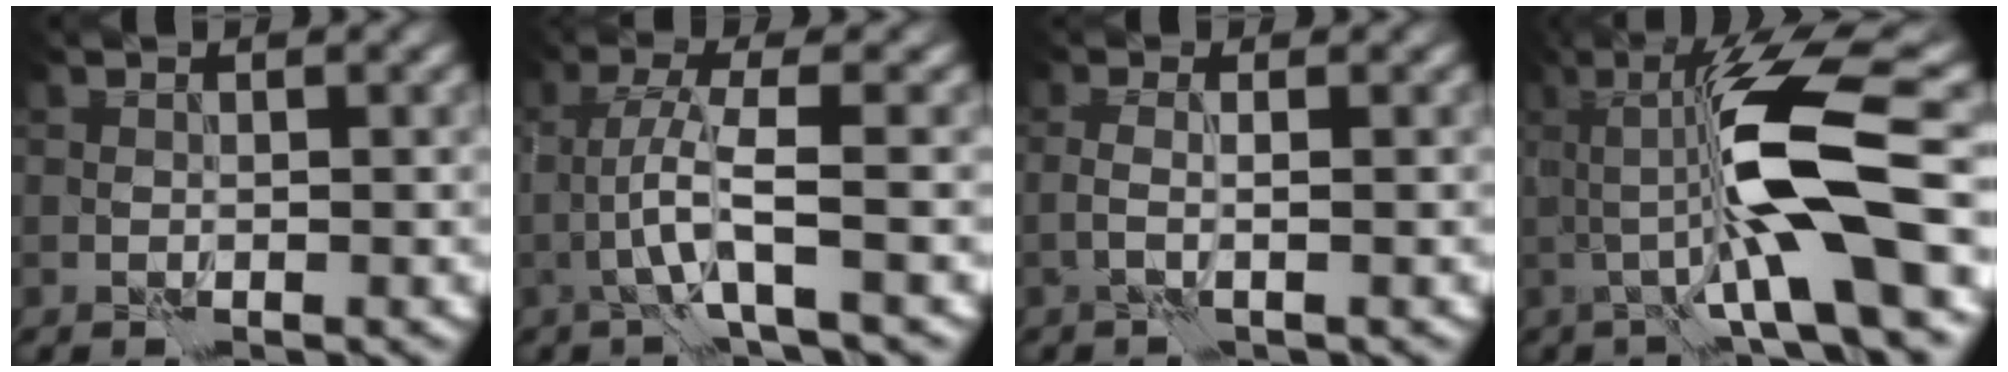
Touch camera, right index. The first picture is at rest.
{"total": 3.6, "force": [-0.9, 0.0, 3.5], "torque": [-0.072, 0.008, -0.020]}
{"total": 1.2, "force": [0.0, 0.0, 1.2], "torque": [-0.025, -0.005, -0.006]}
{"total": 9.7, "force": [-0.2, 1.0, 9.6], "torque": [-0.158, 0.008, 0.001]}